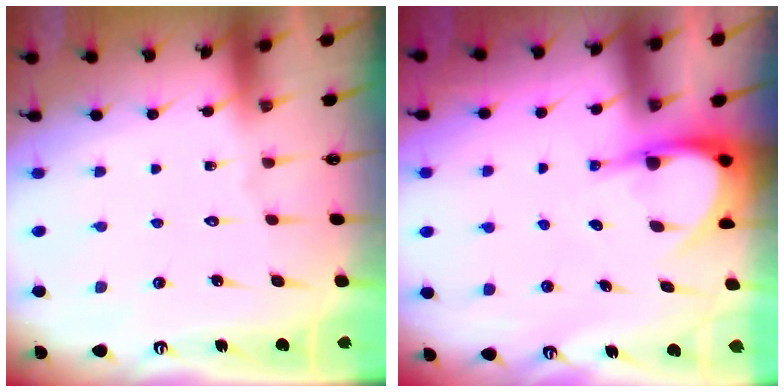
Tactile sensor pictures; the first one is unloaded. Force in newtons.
{"total": 5.1, "press": 5.1, "slide": 0.4}